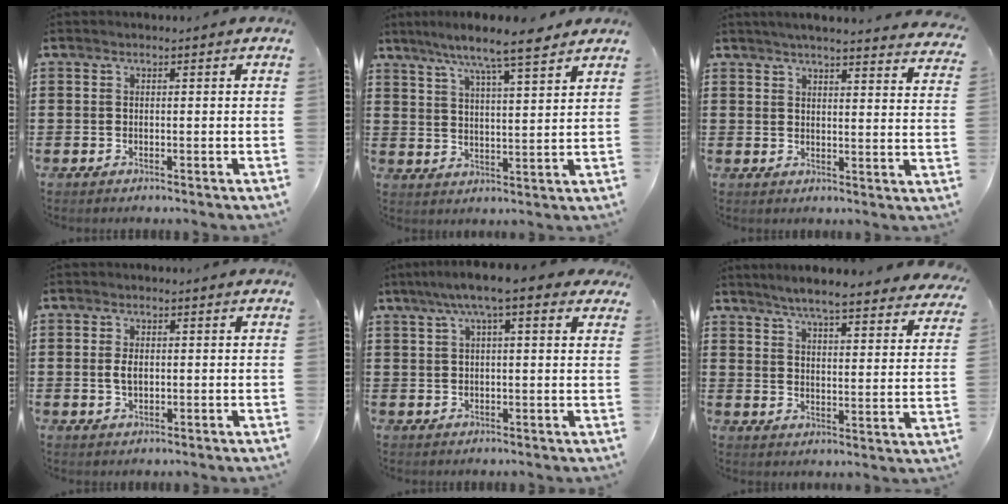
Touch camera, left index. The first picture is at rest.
{"total": 8.0, "force": [6.6, 0.4, 4.4], "torque": [-0.105, -0.024, 0.114]}
{"total": 3.8, "force": [3.7, -0.2, 0.8], "torque": [-0.029, -0.017, 0.066]}
{"total": 2.3, "force": [0.1, 1.2, 1.9], "torque": [-0.048, 0.001, -0.002]}
{"total": 7.0, "force": [4.2, 1.2, 5.5], "torque": [-0.108, 0.005, 0.071]}
{"total": 5.3, "force": [4.9, -0.1, 1.9], "torque": [-0.059, -0.028, 0.083]}